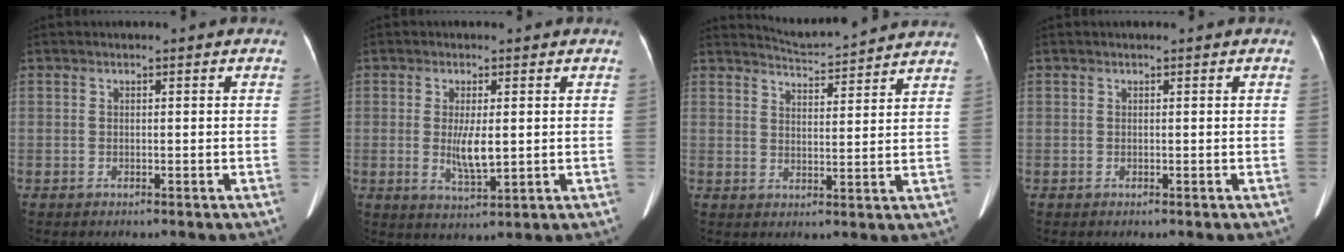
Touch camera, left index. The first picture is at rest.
{"total": 4.7, "force": [0.2, 1.1, 4.6], "torque": [-0.088, -0.012, 0.006]}
{"total": 9.8, "force": [9.6, -0.2, 1.6], "torque": [-0.038, 0.011, 0.127]}
{"total": 0.0}